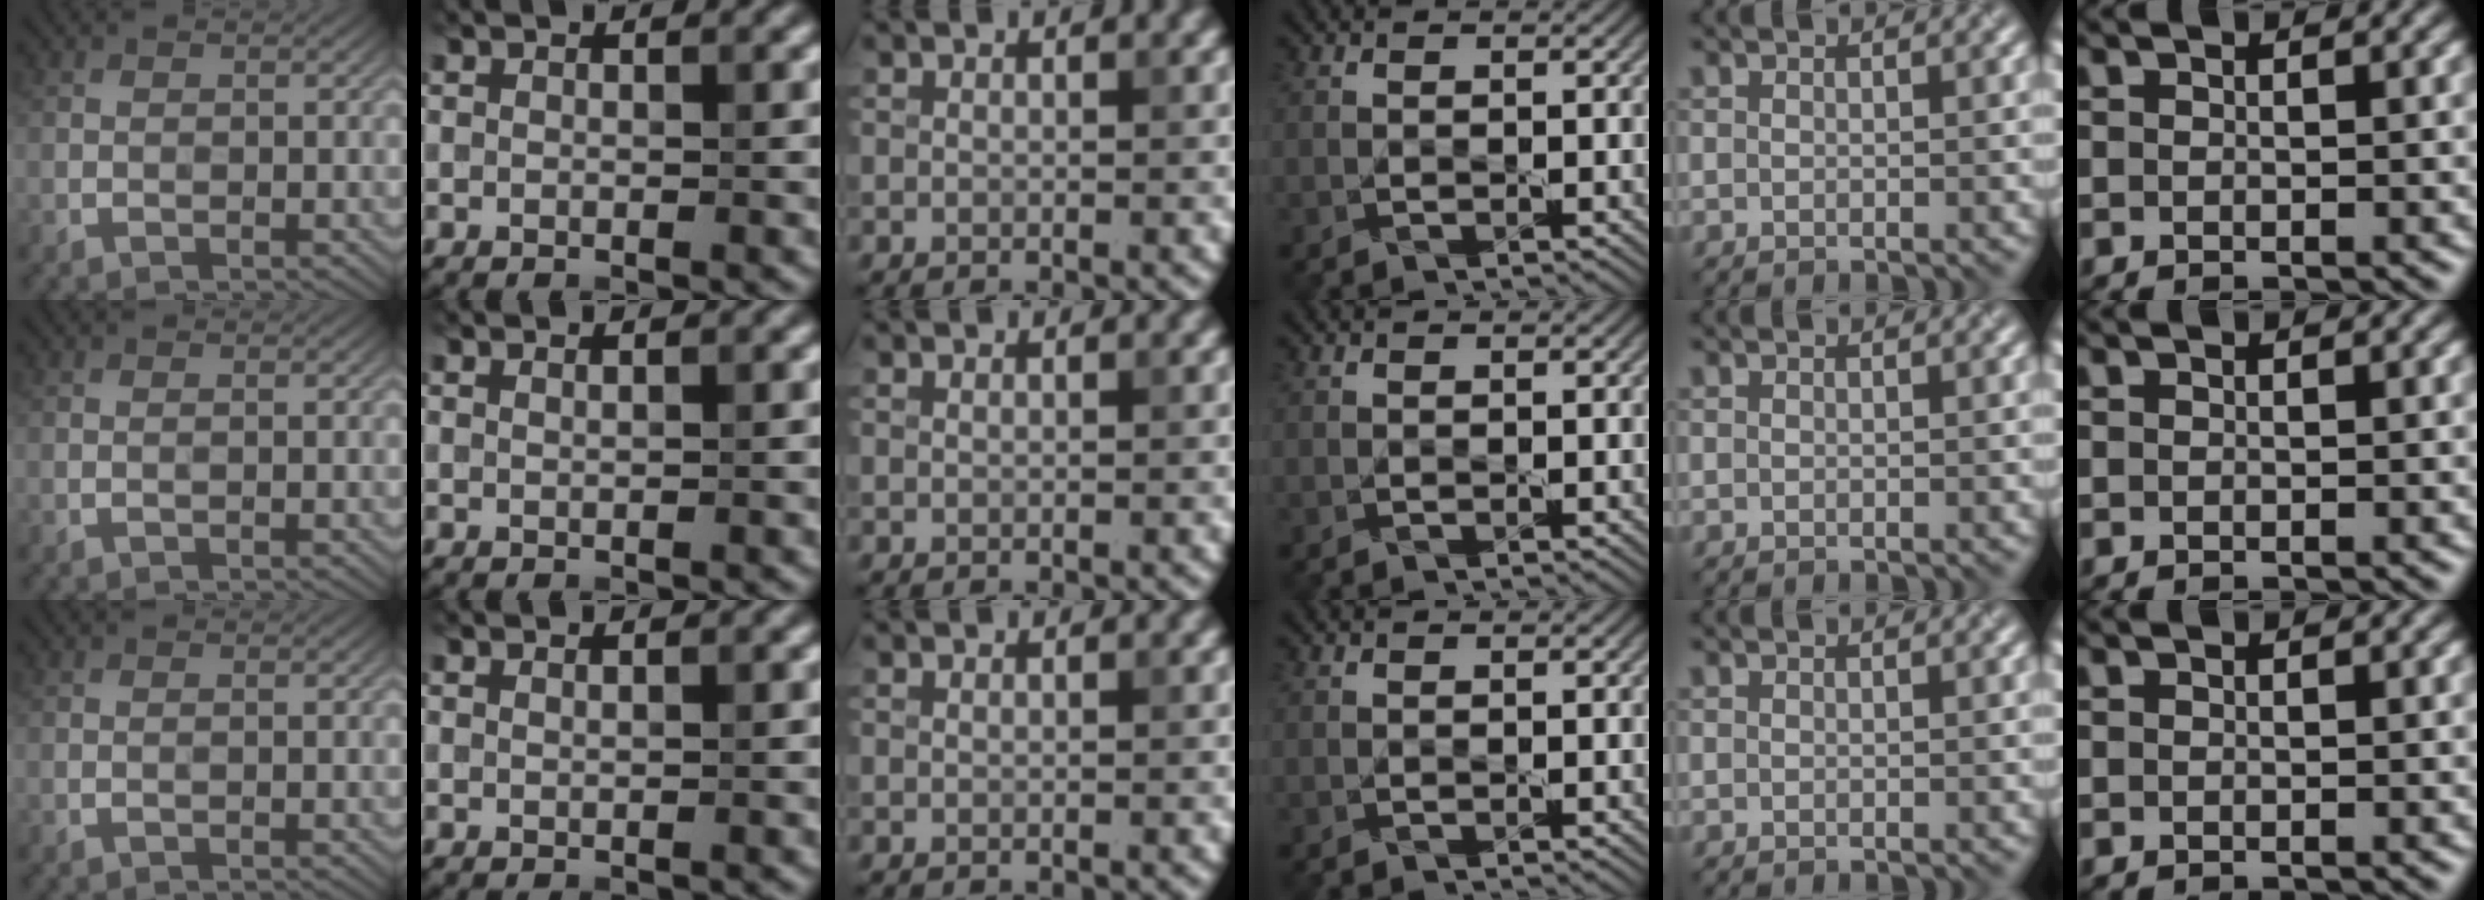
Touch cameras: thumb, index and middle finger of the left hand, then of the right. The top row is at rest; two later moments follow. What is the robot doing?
{"motion": "lift_and_place", "object": "knife"}